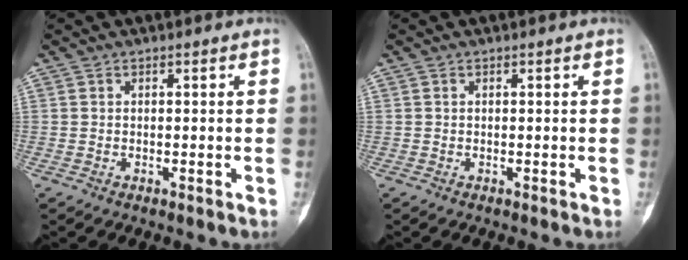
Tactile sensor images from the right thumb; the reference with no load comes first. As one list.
[{"total": 0.0}]